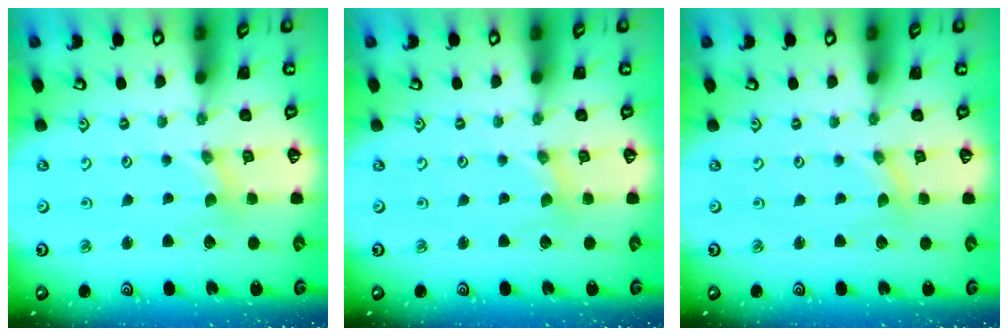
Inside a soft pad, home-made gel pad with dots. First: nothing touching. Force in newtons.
{"total": 0.0}
{"total": 0.0}